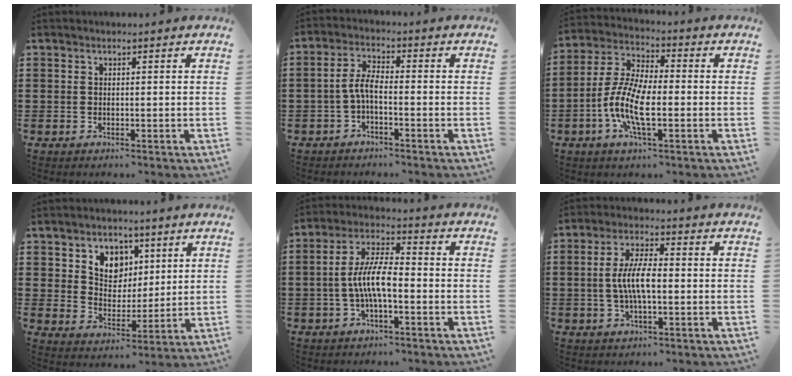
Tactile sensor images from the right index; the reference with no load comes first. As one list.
[{"total": 3.7, "force": [-1.1, 0.9, 3.4], "torque": [-0.083, 0.000, -0.027]}, {"total": 9.4, "force": [-2.7, 3.3, 8.4], "torque": [-0.202, -0.015, -0.059]}, {"total": 5.9, "force": [3.4, 4.6, 1.5], "torque": [-0.050, 0.002, 0.059]}, {"total": 7.4, "force": [-1.4, 2.0, 7.0], "torque": [-0.154, -0.007, -0.031]}, {"total": 6.5, "force": [-0.7, 0.9, 6.4], "torque": [-0.131, -0.006, -0.019]}]